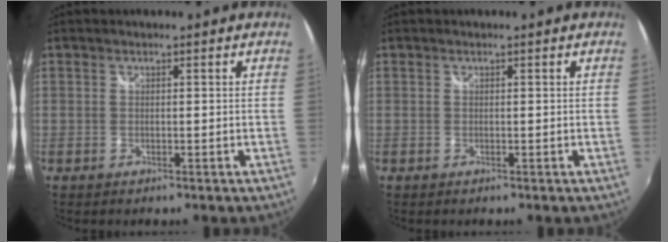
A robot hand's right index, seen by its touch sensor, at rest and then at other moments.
{"total": 0.0}